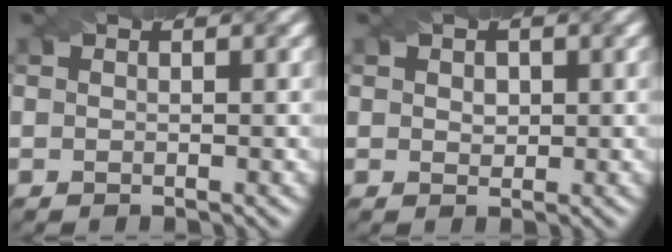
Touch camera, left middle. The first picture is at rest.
{"total": 1.1, "force": [0.3, 0.9, 0.6], "torque": [-0.011, -0.002, 0.008]}